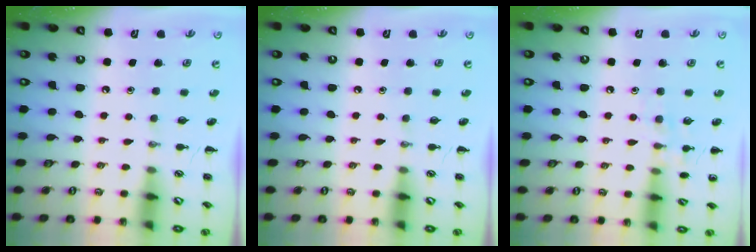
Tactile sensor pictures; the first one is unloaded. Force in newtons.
{"total": 0.0}
{"total": 7.6, "press": 7.4, "slide": 1.7}